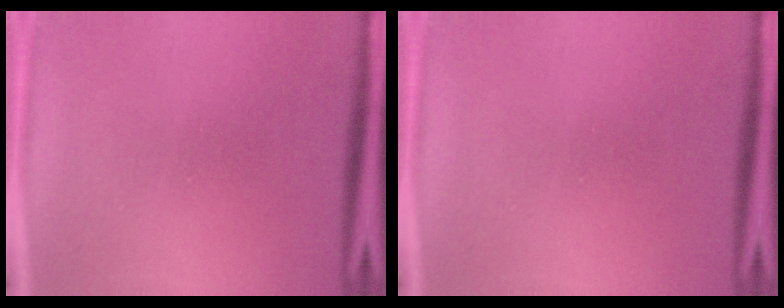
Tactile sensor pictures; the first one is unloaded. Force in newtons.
{"total": 0.0}